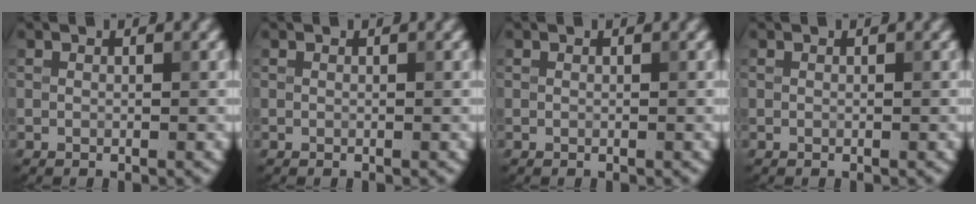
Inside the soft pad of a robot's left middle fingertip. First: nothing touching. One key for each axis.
{"total": 0.0}
{"total": 0.0}
{"total": 0.0}